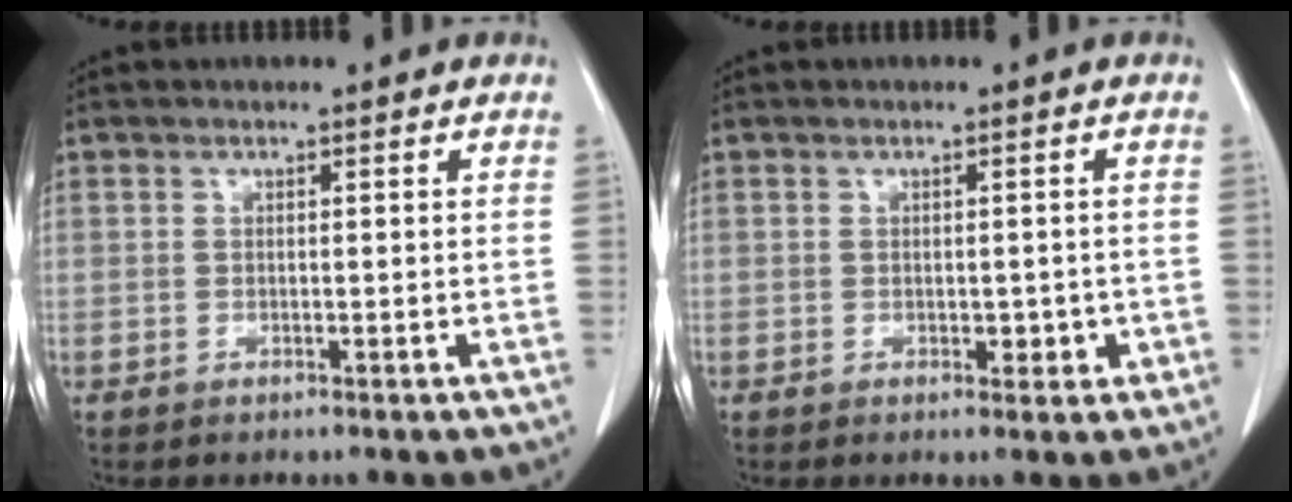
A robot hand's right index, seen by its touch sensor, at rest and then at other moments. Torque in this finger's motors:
{"motor_torque": [0.00, 0.09, 0.00, 0.01]}